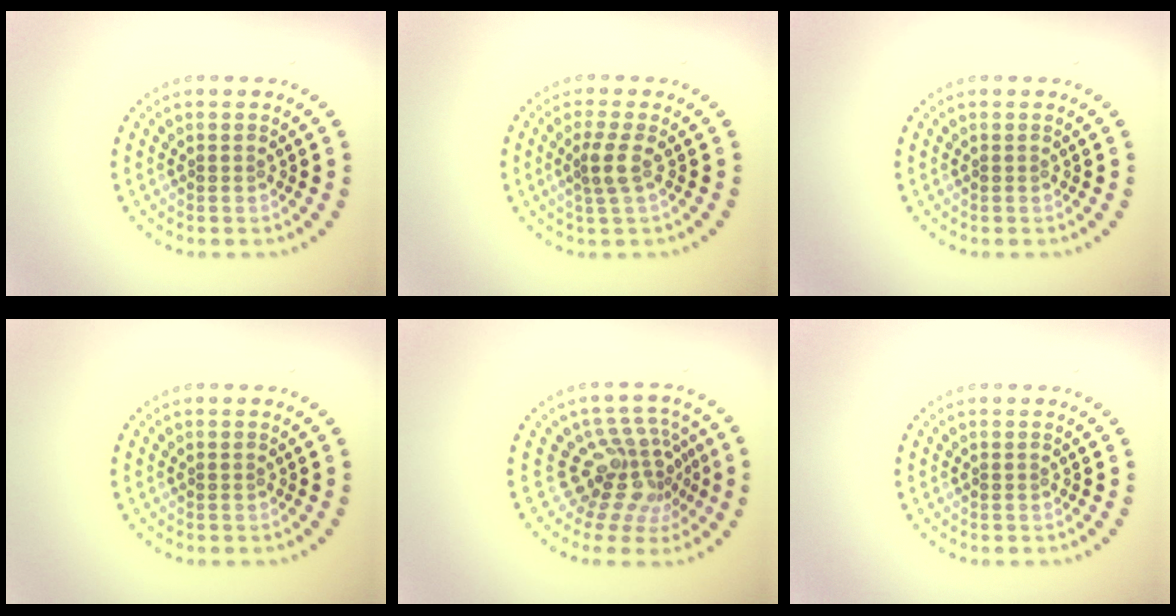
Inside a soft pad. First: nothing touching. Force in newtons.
{"total": 2.0, "press": 1.6, "slide": 1.2}
{"total": 0.0}
{"total": 0.0}
{"total": 4.7, "press": 3.1, "slide": 3.5}
{"total": 0.0}